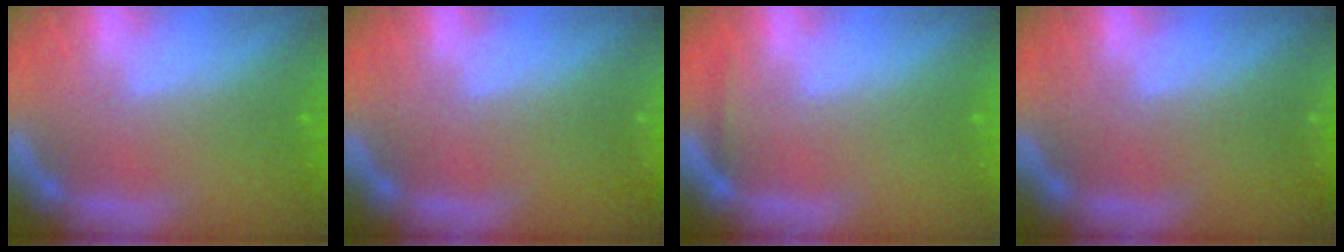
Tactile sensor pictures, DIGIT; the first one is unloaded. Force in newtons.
{"total": 2.4}
{"total": 0.9}
{"total": 2.4}